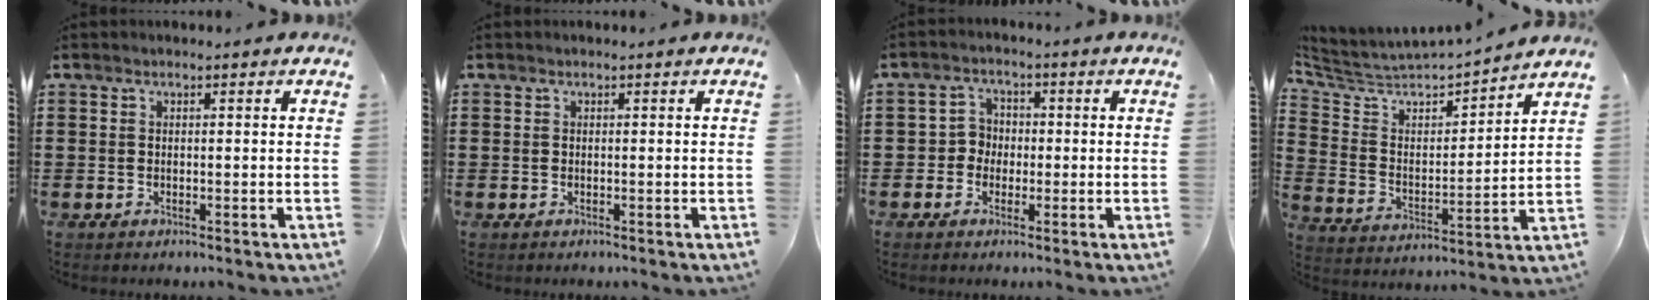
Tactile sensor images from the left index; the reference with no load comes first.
{"total": 0.0}
{"total": 3.3, "force": [-0.9, 3.0, 0.9], "torque": [-0.030, 0.010, -0.023]}
{"total": 4.5, "force": [4.1, 1.4, 1.3], "torque": [-0.053, -0.036, 0.063]}